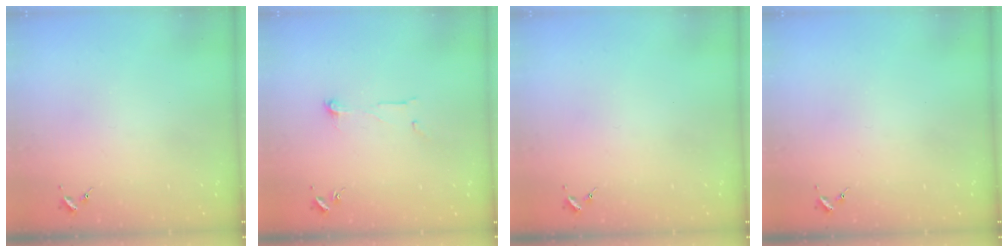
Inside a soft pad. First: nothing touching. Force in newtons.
{"total": 5.5, "press": 5.4, "slide": 0.4}
{"total": 0.0}
{"total": 0.0}